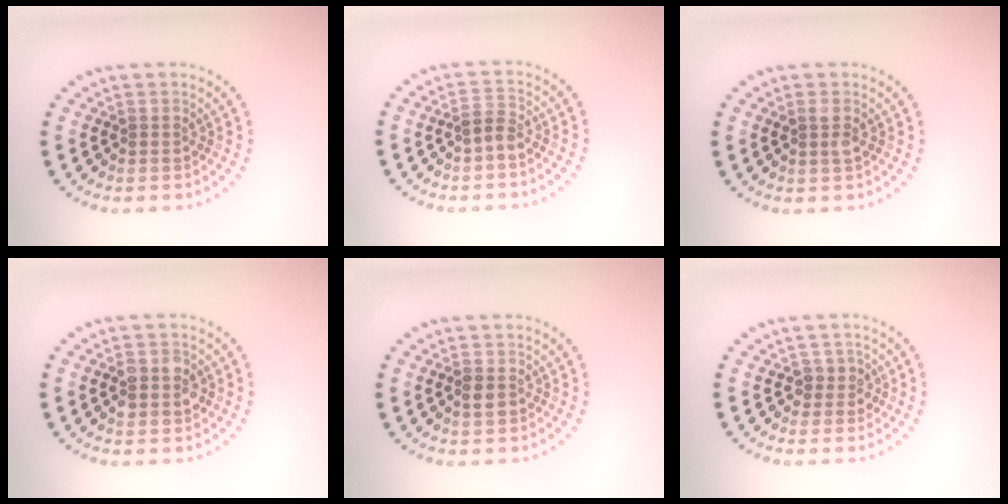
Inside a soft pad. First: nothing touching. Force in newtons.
{"total": 1.3, "press": 1.0, "slide": 0.7}
{"total": 1.1, "press": 1.1, "slide": 0.2}
{"total": 3.0, "press": 2.9, "slide": 0.2}
{"total": 1.4, "press": 1.4, "slide": 0.2}
{"total": 1.5, "press": 1.4, "slide": 0.6}